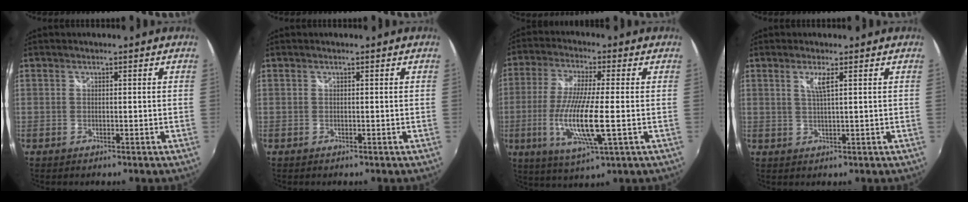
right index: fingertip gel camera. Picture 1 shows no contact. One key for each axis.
{"total": 0.0}
{"total": 13.4, "fx": -2.9, "fy": 1.7, "fz": 13.0, "tx": -0.260, "ty": -0.022, "tz": -0.052}
{"total": 2.6, "fx": 1.1, "fy": -0.1, "fz": 2.3, "tx": -0.045, "ty": -0.003, "tz": 0.021}